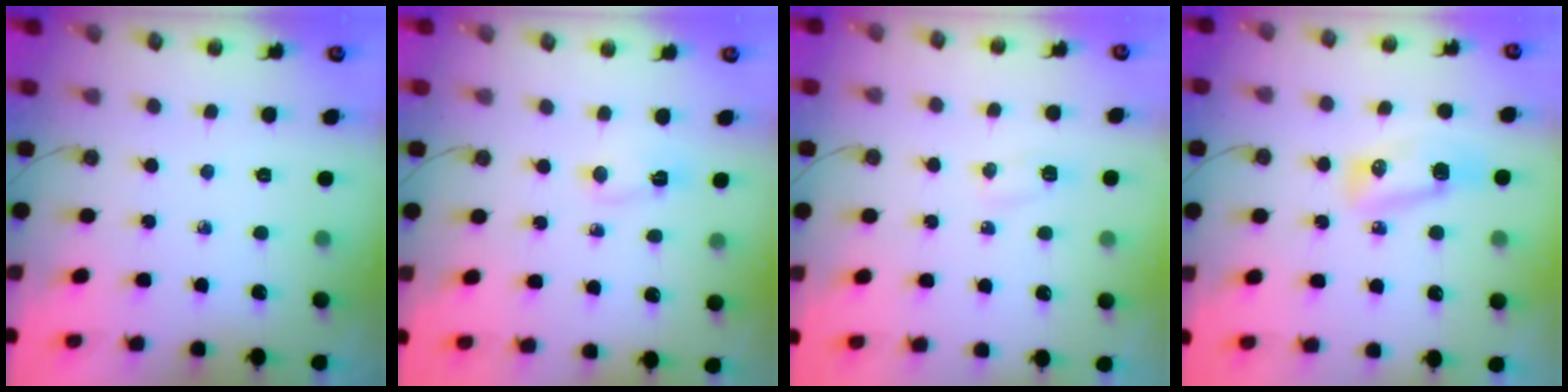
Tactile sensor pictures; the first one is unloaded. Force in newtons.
{"total": 4.4, "press": 4.1, "slide": 1.5}
{"total": 4.2, "press": 4.1, "slide": 0.6}
{"total": 8.0, "press": 7.9, "slide": 1.1}